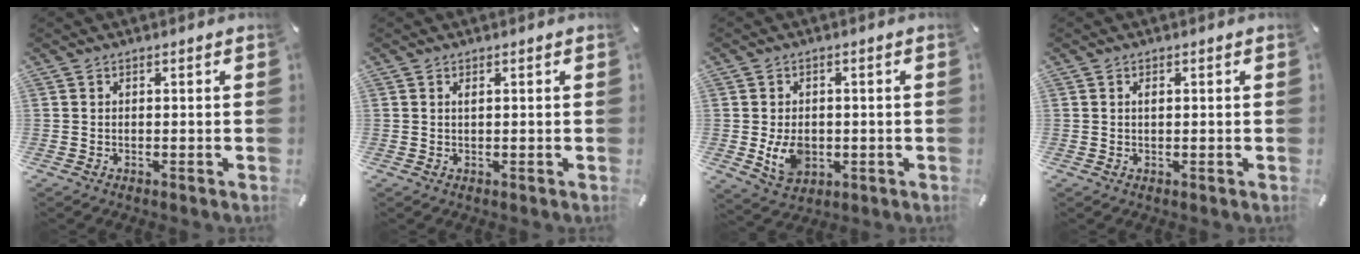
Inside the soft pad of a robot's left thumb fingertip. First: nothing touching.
{"total": 0.9, "force": [0.3, 0.2, 0.8], "torque": [-0.016, 0.000, 0.005]}
{"total": 7.4, "force": [-1.0, 5.7, 4.7], "torque": [-0.083, -0.005, -0.018]}
{"total": 1.0, "force": [0.3, 0.4, 0.9], "torque": [-0.018, 0.001, 0.004]}